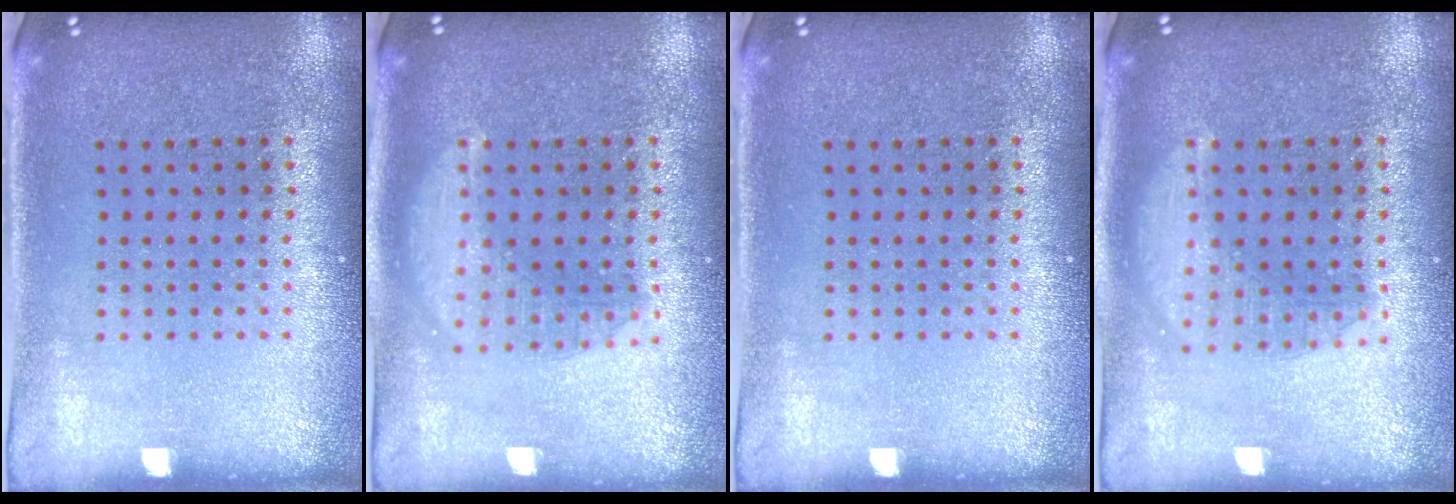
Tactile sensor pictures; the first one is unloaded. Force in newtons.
{"total": 1.4, "press": 1.4, "slide": 0.1}
{"total": 0.0}
{"total": 1.3, "press": 1.3, "slide": 0.2}